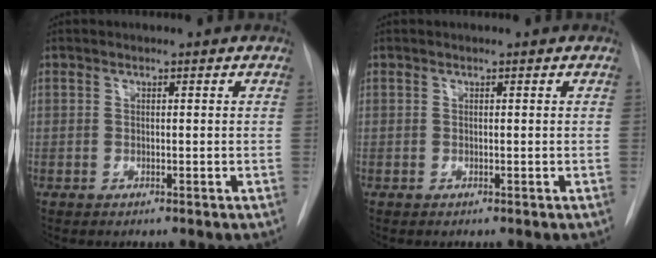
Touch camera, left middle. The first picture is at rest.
{"total": 0.0}